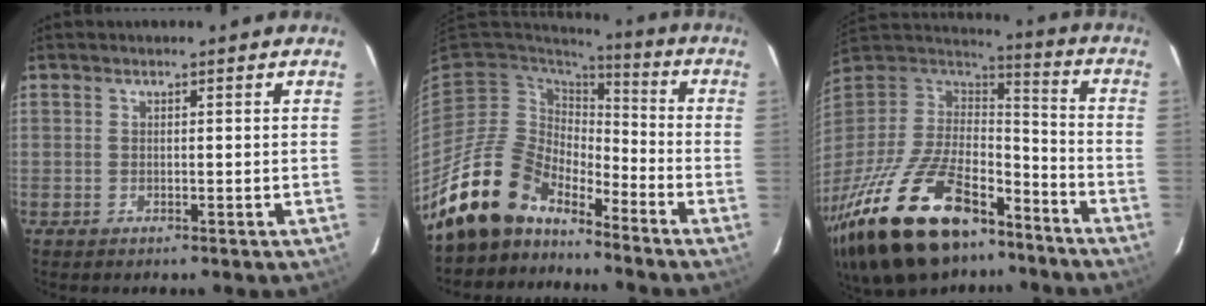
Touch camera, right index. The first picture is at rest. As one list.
[{"total": 14.5, "force": [-12.6, 6.0, 3.9], "torque": [-0.089, 0.011, -0.235]}, {"total": 34.0, "force": [-22.2, 15.5, 20.5], "torque": [-0.421, -0.034, -0.351]}]